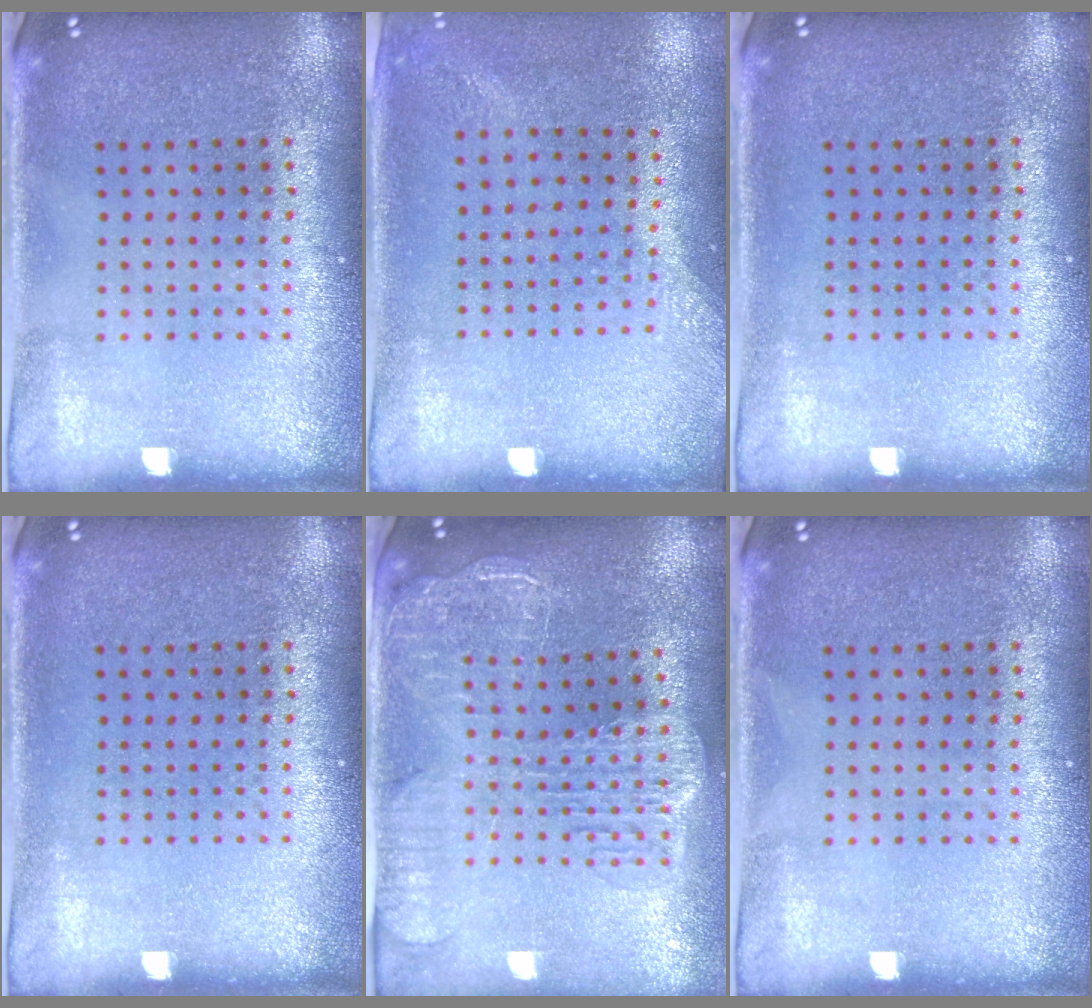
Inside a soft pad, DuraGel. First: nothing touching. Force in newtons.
{"total": 1.4, "press": 1.1, "slide": 0.9}
{"total": 0.0}
{"total": 0.0}
{"total": 2.8, "press": 2.3, "slide": 1.5}
{"total": 0.0}